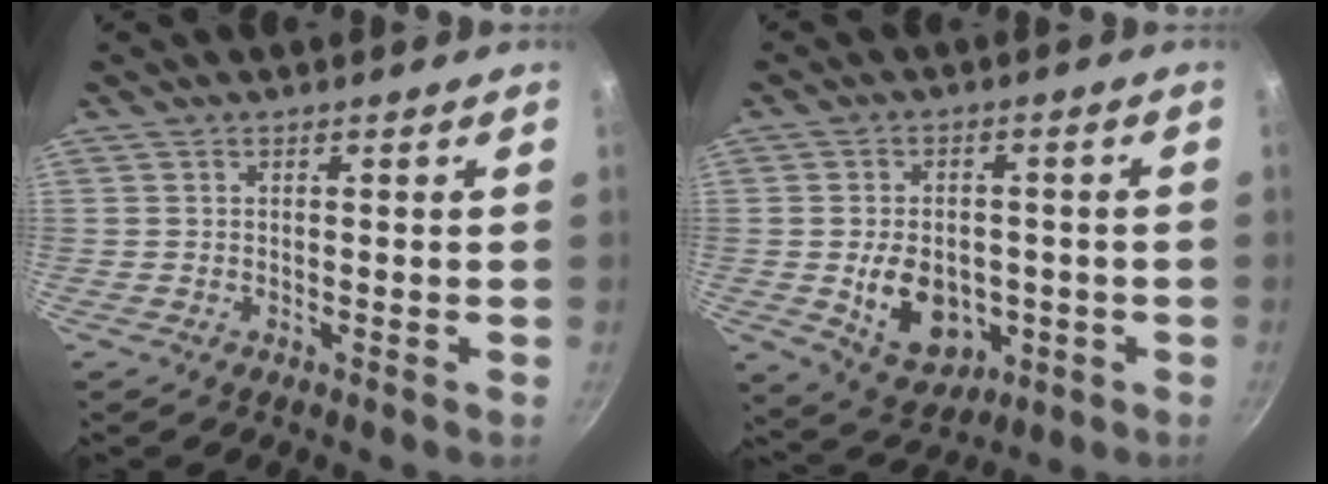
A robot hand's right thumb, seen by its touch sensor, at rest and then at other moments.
{"total": 11.9, "force": [-2.2, 8.7, 7.8], "torque": [-0.094, 0.000, -0.016]}